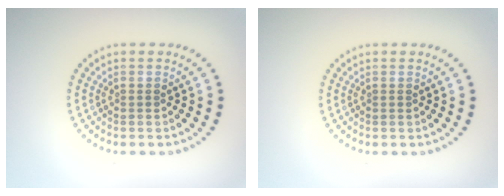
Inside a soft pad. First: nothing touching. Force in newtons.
{"total": 0.0}